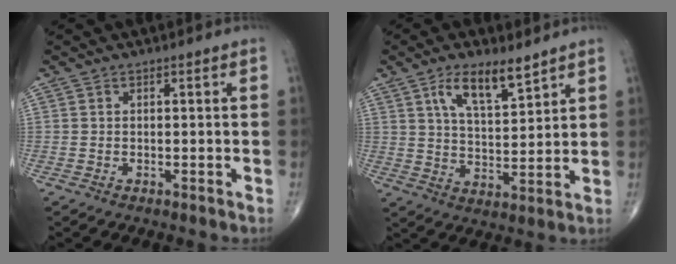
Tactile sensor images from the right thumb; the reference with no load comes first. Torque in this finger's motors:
{"motor_torque": [-0.45, 0.57, 0.42, -0.04, 0.14]}